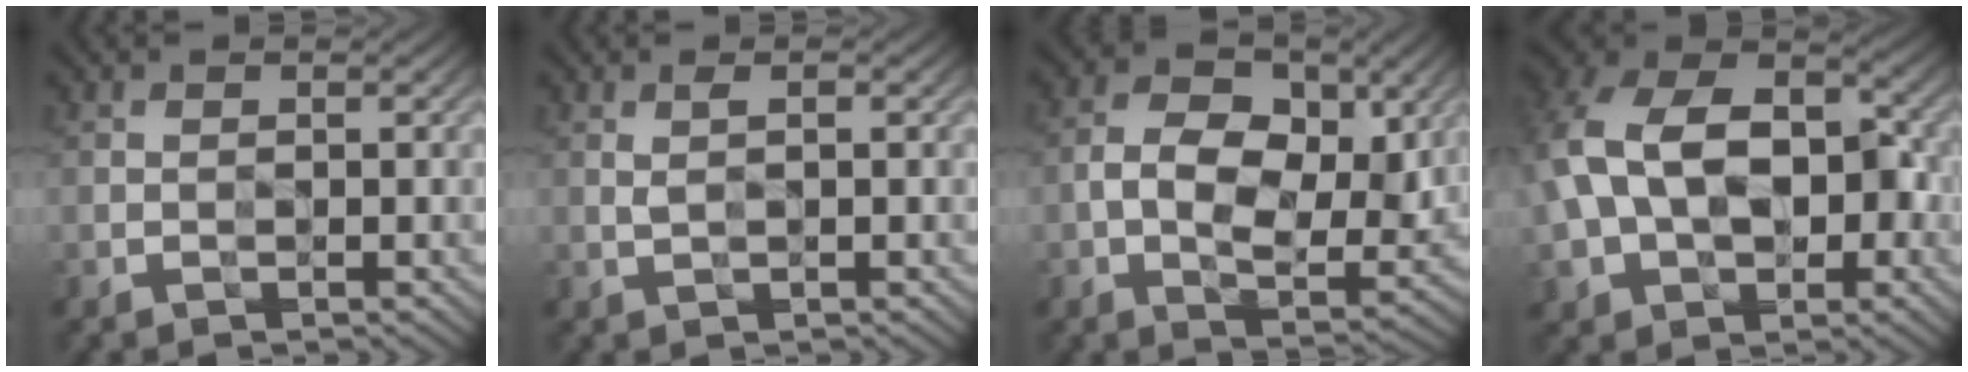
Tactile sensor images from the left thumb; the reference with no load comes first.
{"total": 1.2, "force": [0.6, 0.3, 1.0], "torque": [-0.020, 0.000, 0.012]}
{"total": 8.3, "force": [1.1, 5.2, 6.3], "torque": [-0.121, -0.010, 0.017]}
{"total": 15.2, "force": [-0.3, 10.6, 10.9], "torque": [-0.229, 0.002, 0.010]}